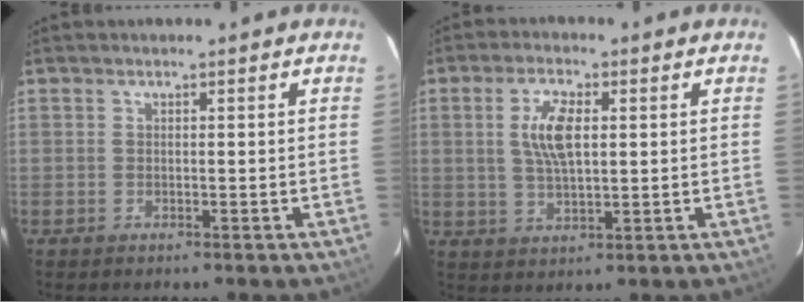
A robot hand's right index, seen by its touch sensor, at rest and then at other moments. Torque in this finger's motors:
{"motor_torque": [0.64, 0.46, 0.42, 0.12]}